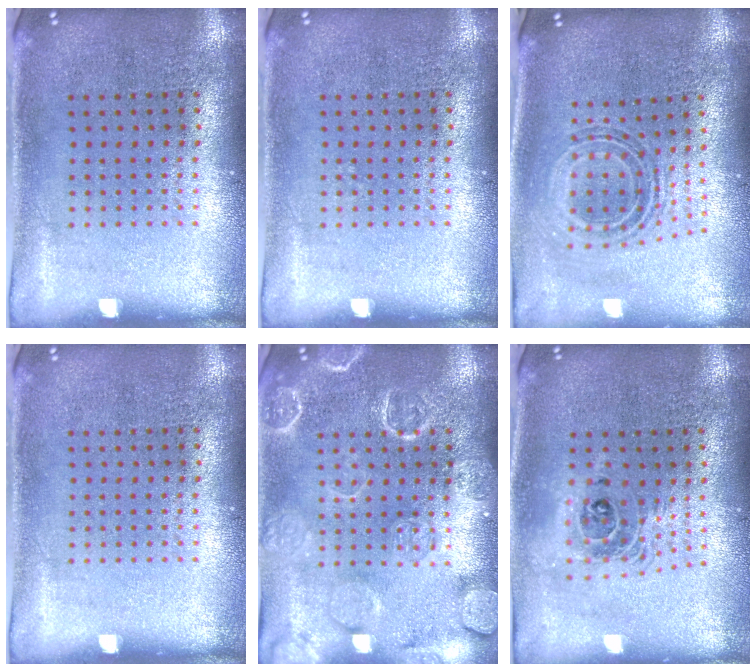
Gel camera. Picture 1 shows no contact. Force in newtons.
{"total": 0.0}
{"total": 0.9, "press": 0.8, "slide": 0.3}
{"total": 0.0}
{"total": 4.5, "press": 4.4, "slide": 0.7}
{"total": 1.7, "press": 1.4, "slide": 0.9}